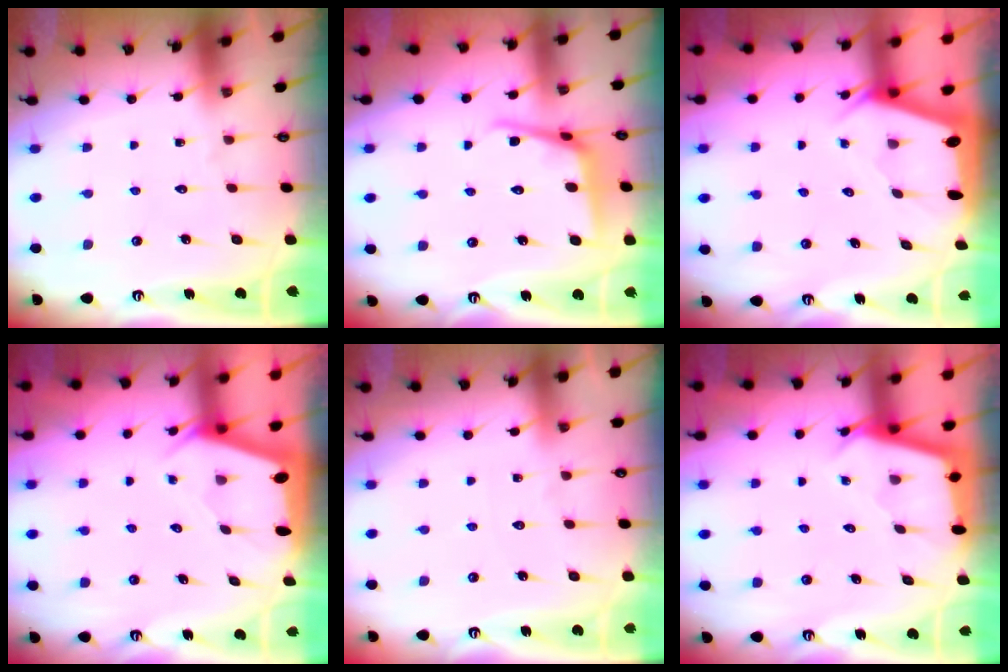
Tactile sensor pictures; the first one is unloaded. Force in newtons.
{"total": 7.8, "press": 7.7, "slide": 1.0}
{"total": 2.0, "press": 1.9, "slide": 0.3}
{"total": 1.9, "press": 1.9, "slide": 0.3}
{"total": 1.8, "press": 1.8, "slide": 0.3}
{"total": 2.5, "press": 2.5, "slide": 0.4}